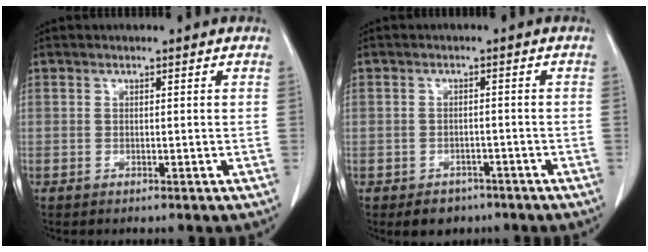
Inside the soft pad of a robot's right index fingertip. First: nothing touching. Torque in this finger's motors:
{"motor_torque": [-1.18, 0.03, -0.45, -0.16]}